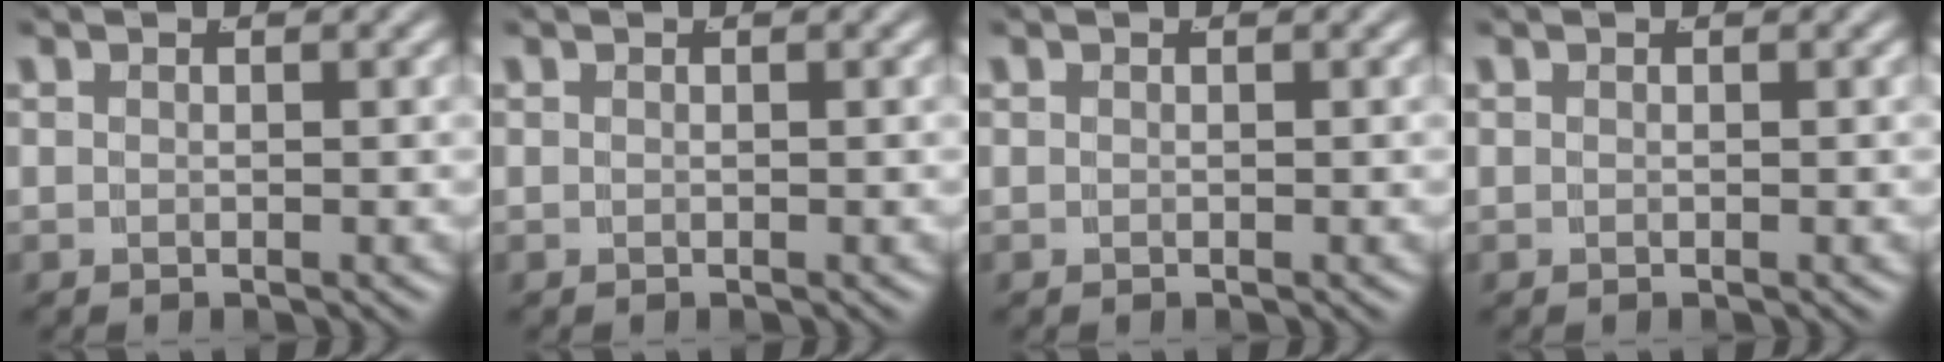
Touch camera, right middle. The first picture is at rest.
{"total": 0.0}
{"total": 0.0}
{"total": 0.0}